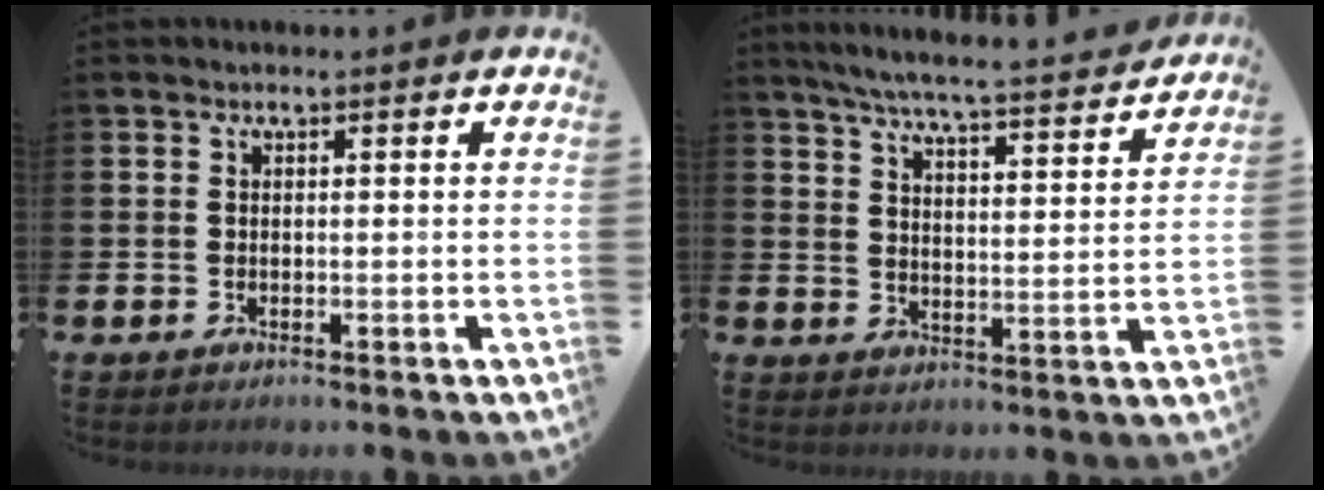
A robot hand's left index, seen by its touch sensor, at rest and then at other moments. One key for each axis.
{"total": 6.3, "fx": 5.9, "fy": 0.2, "fz": 2.2, "tx": -0.062, "ty": -0.044, "tz": 0.100}